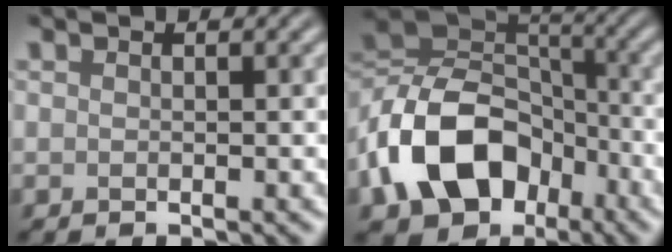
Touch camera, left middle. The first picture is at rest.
{"total": 12.9, "force": [-4.7, 9.3, 7.6], "torque": [-0.167, -0.001, -0.090]}